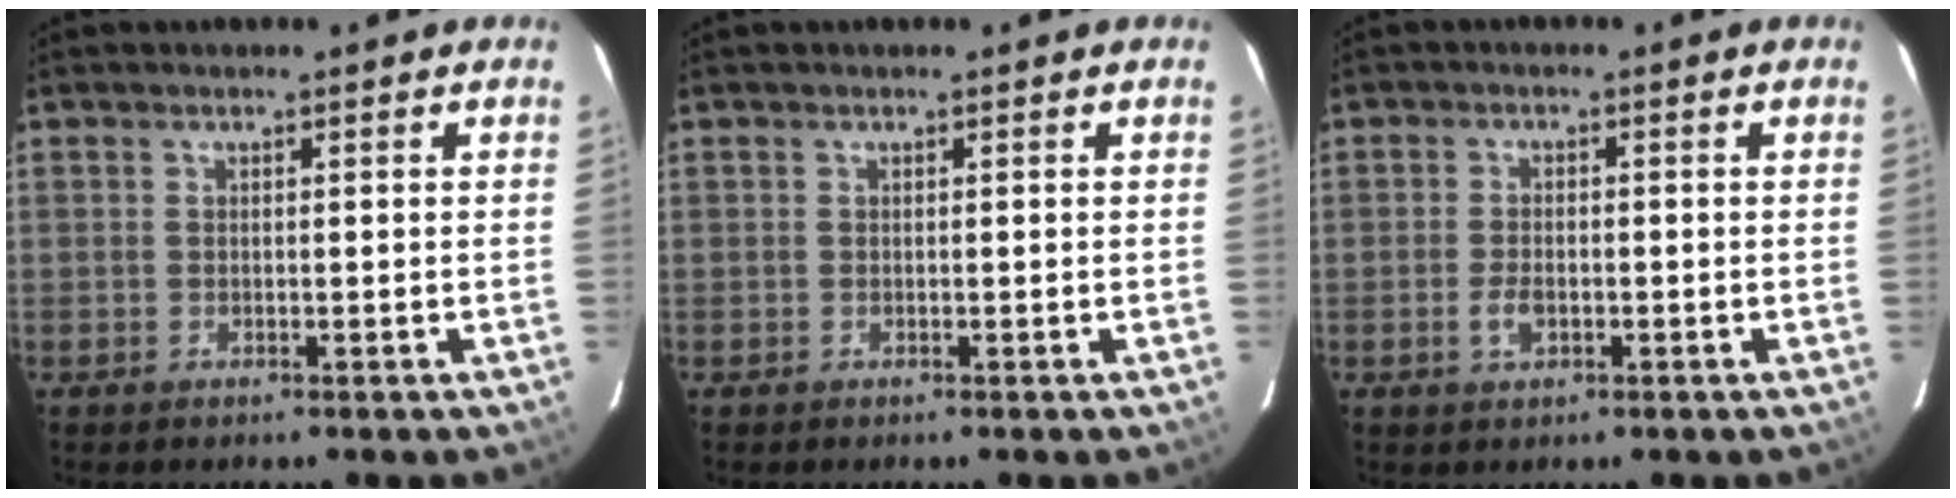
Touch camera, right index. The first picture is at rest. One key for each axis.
{"total": 0.0}
{"total": 3.3, "fx": -1.2, "fy": 1.9, "fz": 2.4, "tx": -0.051, "ty": -0.001, "tz": -0.020}